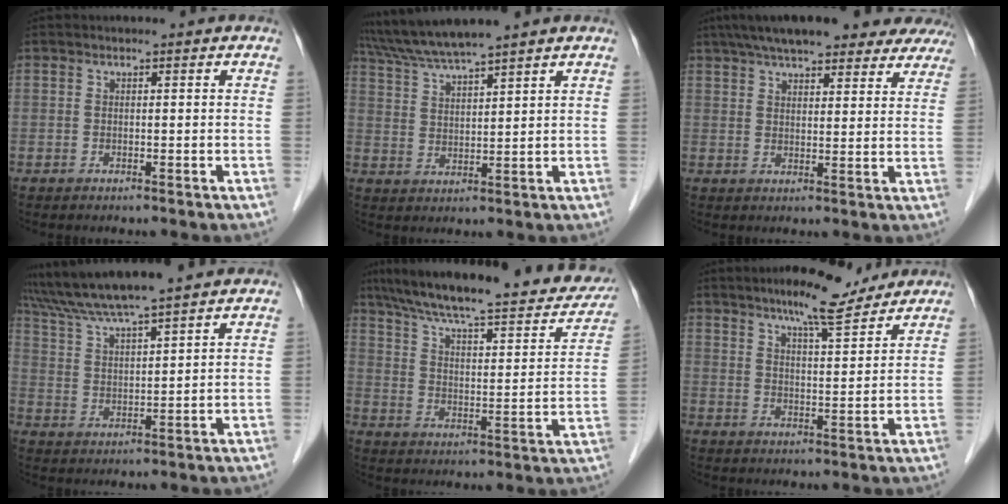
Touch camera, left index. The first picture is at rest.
{"total": 8.3, "force": [7.4, -1.1, 3.7], "torque": [-0.075, 0.021, 0.142]}
{"total": 22.6, "force": [19.0, 5.8, 10.6], "torque": [-0.165, 0.041, 0.240]}
{"total": 11.3, "force": [10.0, -0.9, 5.1], "torque": [-0.098, 0.026, 0.176]}
{"total": 28.1, "force": [23.6, 5.7, 14.2], "torque": [-0.228, -0.007, 0.317]}
{"total": 8.9, "force": [7.4, 1.2, 4.9], "torque": [-0.080, 0.007, 0.116]}